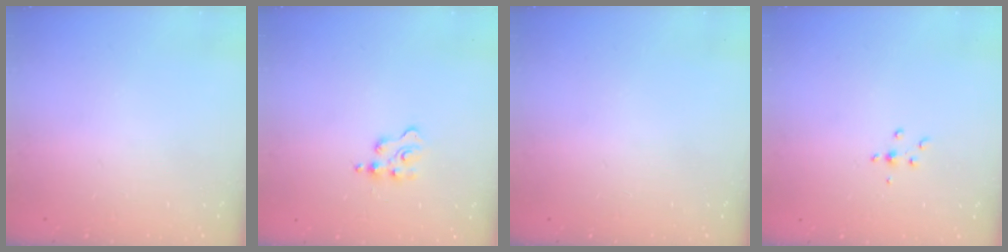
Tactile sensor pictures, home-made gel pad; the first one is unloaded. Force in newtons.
{"total": 3.4, "press": 3.4, "slide": 0.3}
{"total": 0.0}
{"total": 4.4, "press": 4.2, "slide": 1.4}